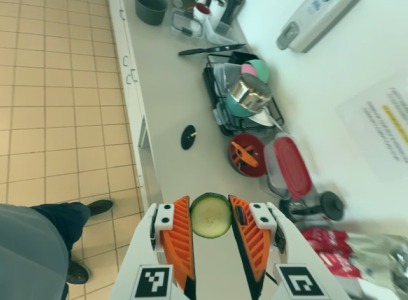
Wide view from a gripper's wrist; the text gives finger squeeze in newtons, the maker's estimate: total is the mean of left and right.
{"total": 7.6, "left": 7.8, "right": 7.5}